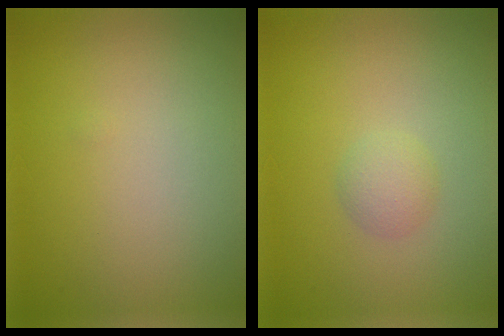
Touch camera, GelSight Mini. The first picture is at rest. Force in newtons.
{"total": 1.6, "press": 1.6, "slide": 0.1}